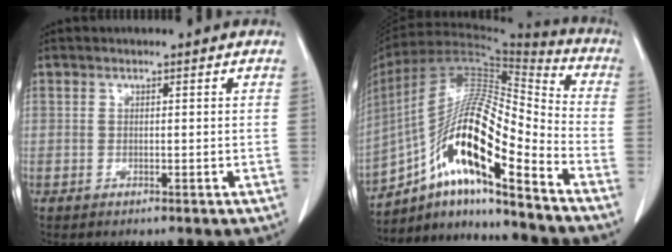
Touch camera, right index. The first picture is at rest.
{"total": 19.7, "force": [-10.6, 3.0, 16.3], "torque": [-0.315, 0.008, -0.188]}